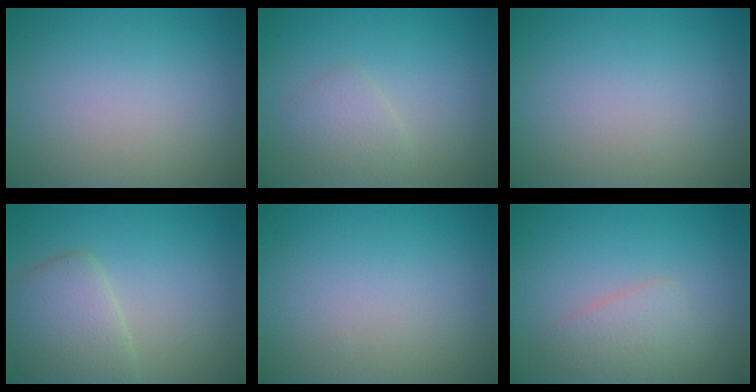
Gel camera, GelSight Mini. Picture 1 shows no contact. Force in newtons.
{"total": 1.7, "press": 1.7, "slide": 0.2}
{"total": 0.0}
{"total": 3.8, "press": 3.8, "slide": 0.4}
{"total": 0.0}
{"total": 2.3, "press": 2.3, "slide": 0.0}